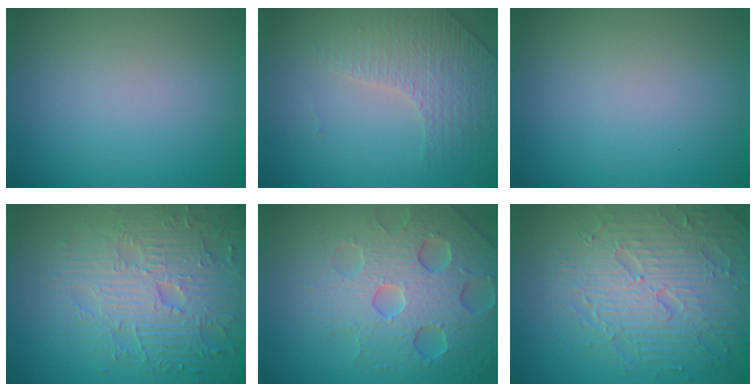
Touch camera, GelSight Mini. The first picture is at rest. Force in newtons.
{"total": 4.3, "press": 2.9, "slide": 3.2}
{"total": 0.0}
{"total": 7.4, "press": 5.8, "slide": 4.5}
{"total": 7.3, "press": 7.1, "slide": 1.7}
{"total": 7.7, "press": 6.0, "slide": 4.7}